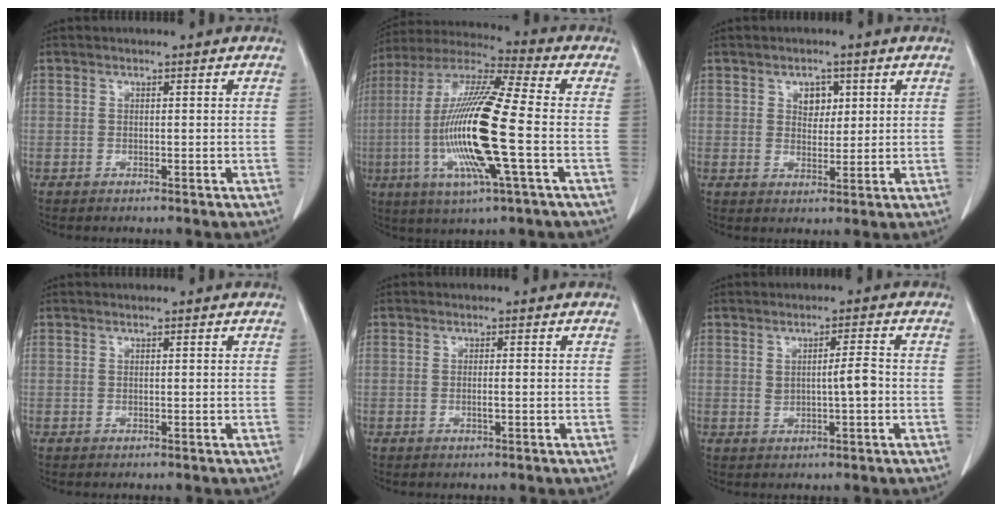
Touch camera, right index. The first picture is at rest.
{"total": 18.7, "force": [-3.5, 1.0, 18.3], "torque": [-0.380, -0.012, -0.073]}
{"total": 3.2, "force": [1.3, 2.2, 1.9], "torque": [-0.023, 0.002, 0.021]}
{"total": 0.0}
{"total": 1.0, "force": [-0.2, 0.0, 1.0], "torque": [-0.020, -0.002, -0.003]}
{"total": 3.4, "force": [0.0, 0.5, 3.4], "torque": [-0.054, 0.000, 0.002]}